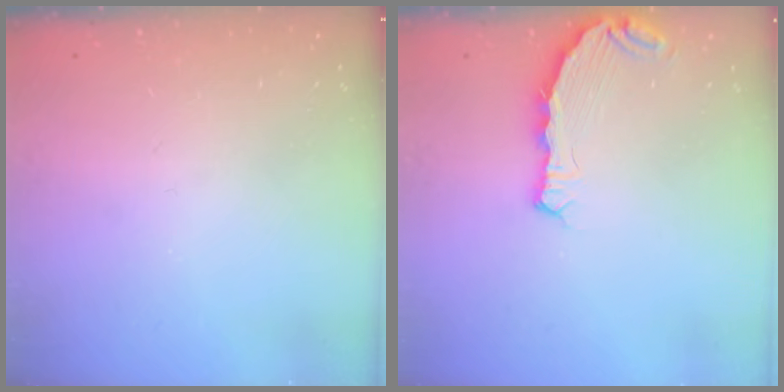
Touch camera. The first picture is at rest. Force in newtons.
{"total": 7.1, "press": 5.5, "slide": 4.6}